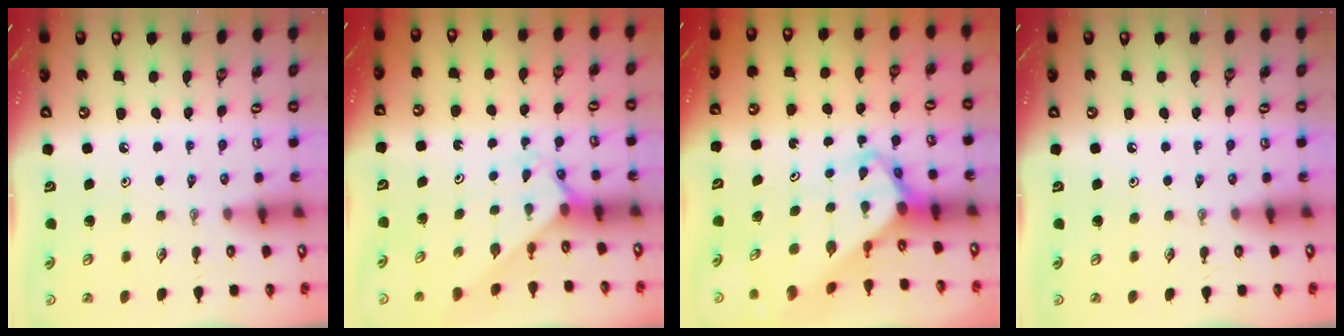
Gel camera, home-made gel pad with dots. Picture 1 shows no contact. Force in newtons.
{"total": 2.2, "press": 2.2, "slide": 0.2}
{"total": 4.4, "press": 4.4, "slide": 0.3}
{"total": 0.0}